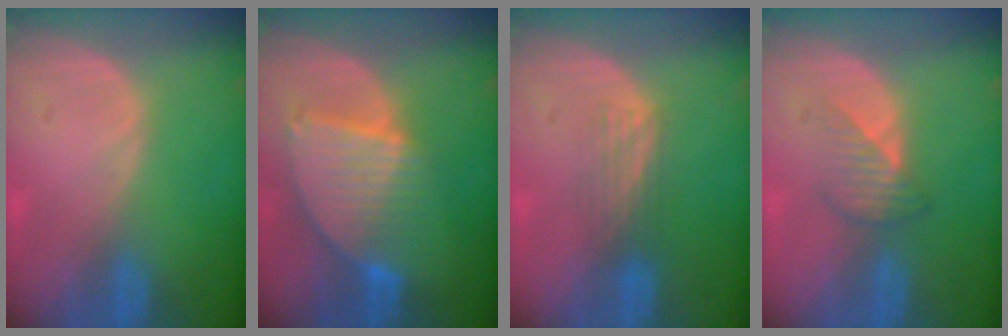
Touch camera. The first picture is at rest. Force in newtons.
{"total": 8.6, "press": 7.5, "slide": 4.1}
{"total": 2.9, "press": 2.9, "slide": 0.2}
{"total": 3.5, "press": 3.2, "slide": 1.4}